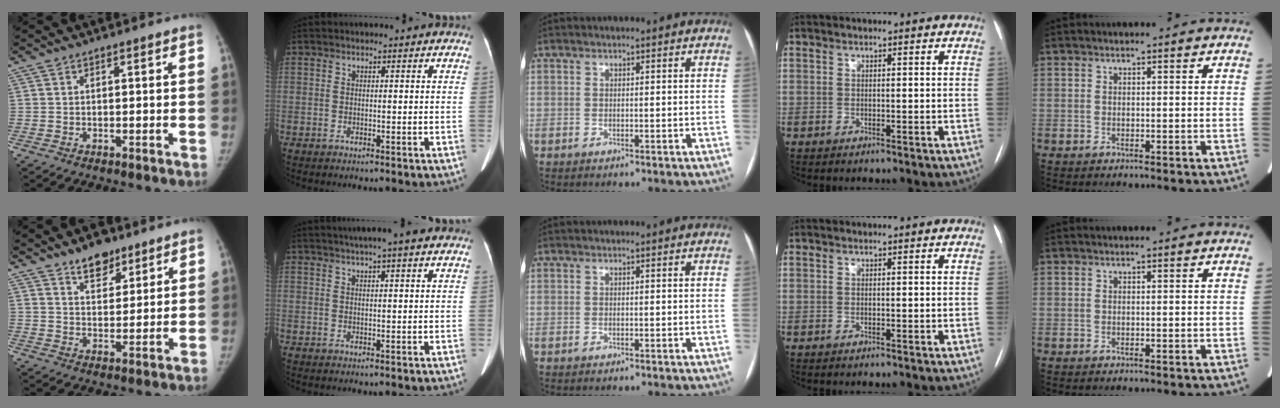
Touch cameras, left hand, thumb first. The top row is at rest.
{"thumb": {"total": 6.9, "force": [5.0, 3.5, 3.1], "torque": [-0.017, -0.034, 0.085]}, "index": {"total": 6.6, "force": [5.4, -0.1, 3.9], "torque": [-0.059, 0.029, 0.072]}}